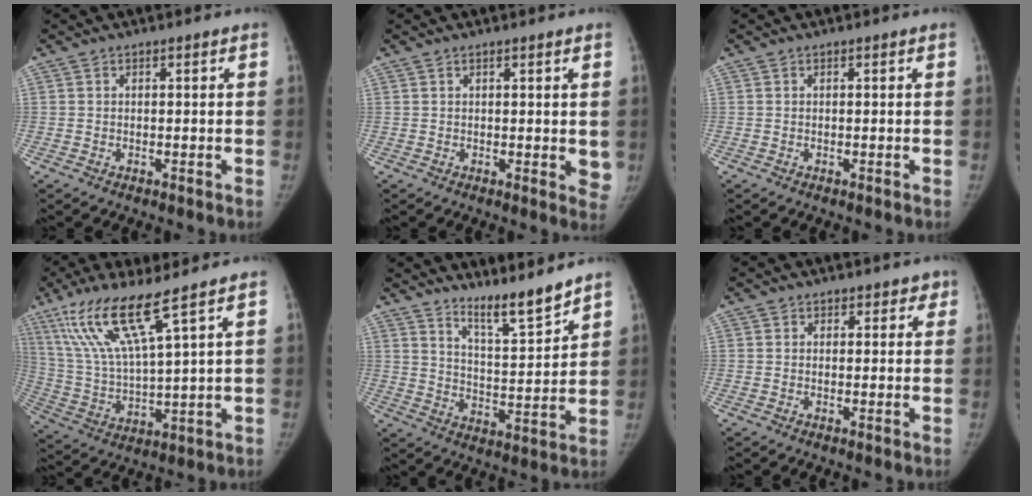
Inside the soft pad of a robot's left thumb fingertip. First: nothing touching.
{"total": 3.4, "force": [0.8, 1.3, 3.0], "torque": [-0.030, -0.011, 0.010]}
{"total": 0.0}
{"total": 14.2, "force": [8.7, 1.2, 11.1], "torque": [-0.241, -0.041, 0.180]}
{"total": 8.7, "force": [7.8, 0.5, 3.9], "torque": [-0.059, -0.073, 0.137]}
{"total": 2.0, "force": [1.0, 1.7, 0.2], "torque": [0.030, -0.002, 0.001]}